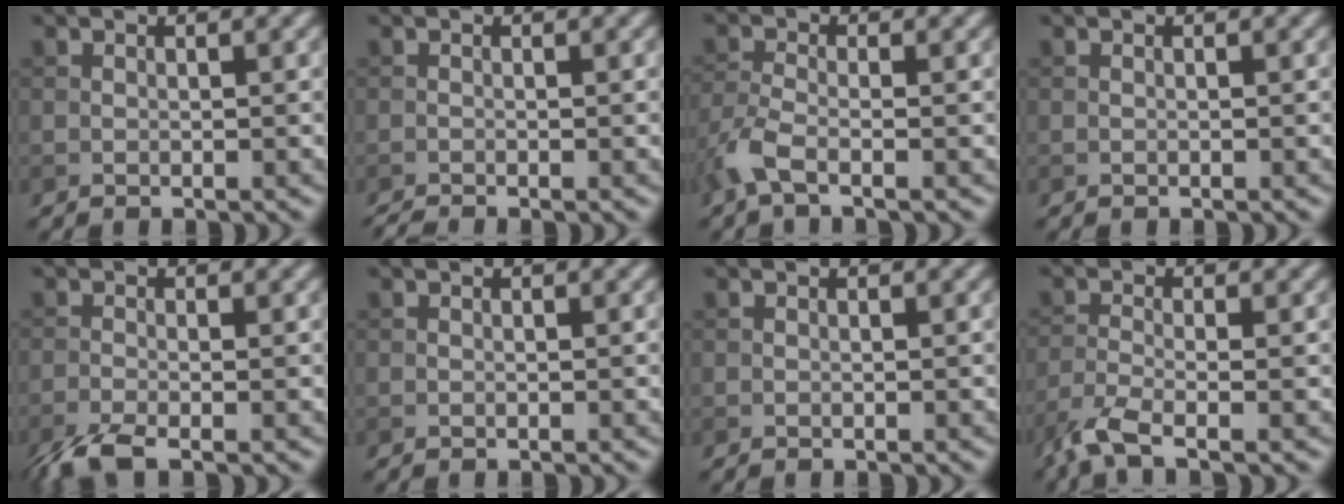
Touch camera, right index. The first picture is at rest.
{"total": 1.0, "force": [-0.9, 0.0, 0.4], "torque": [-0.004, -0.006, -0.021]}
{"total": 3.4, "force": [-2.0, 1.0, 2.5], "torque": [-0.067, -0.006, -0.056]}
{"total": 0.0}
{"total": 3.4, "force": [-2.4, 0.8, 2.3], "torque": [-0.052, -0.010, -0.058]}
{"total": 0.0}
{"total": 0.0}
{"total": 4.1, "force": [-2.9, 1.0, 2.8], "torque": [-0.070, -0.014, -0.071]}